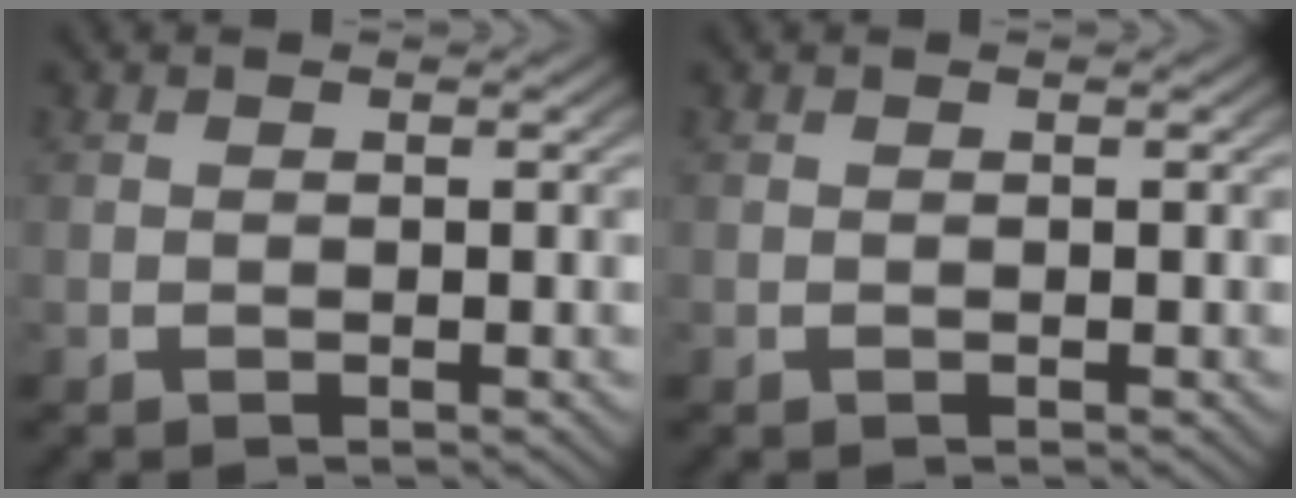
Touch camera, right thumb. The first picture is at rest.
{"total": 0.0}